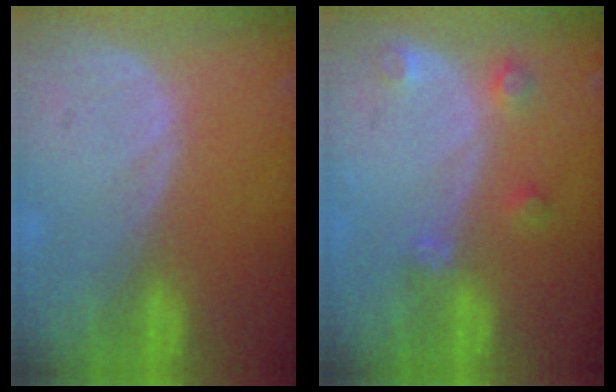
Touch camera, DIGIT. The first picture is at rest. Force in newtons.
{"total": 3.2, "press": 2.9, "slide": 1.2}